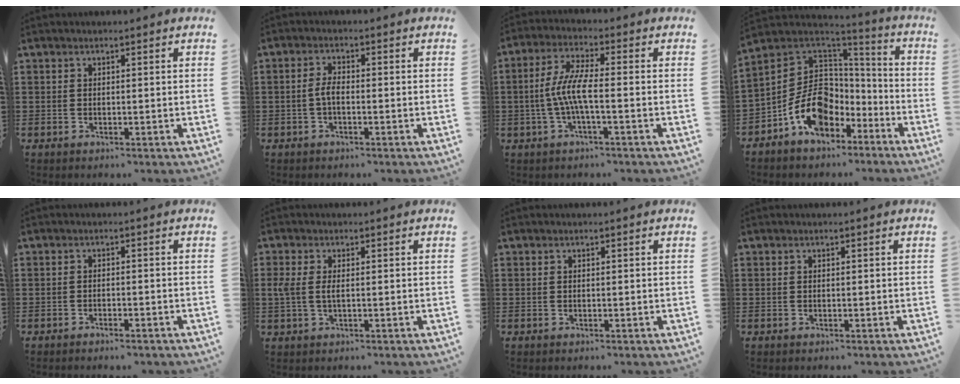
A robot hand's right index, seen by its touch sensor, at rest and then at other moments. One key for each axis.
{"total": 2.6, "fx": -0.7, "fy": 0.9, "fz": 2.3, "tx": -0.058, "ty": -0.003, "tz": -0.018}
{"total": 6.3, "fx": -1.4, "fy": 1.1, "fz": 6.1, "tx": -0.143, "ty": -0.012, "tz": -0.037}
{"total": 11.9, "fx": -4.5, "fy": 8.9, "fz": 6.6, "tx": -0.143, "ty": 0.017, "tz": -0.083}
{"total": 1.3, "fx": -1.2, "fy": 0.1, "fz": 0.3, "tx": -0.009, "ty": 0.001, "tz": -0.024}
{"total": 2.6, "fx": 0.0, "fy": 1.2, "fz": 2.4, "tx": -0.068, "ty": -0.003, "tz": -0.008}
{"total": 0.0}
{"total": 0.0}